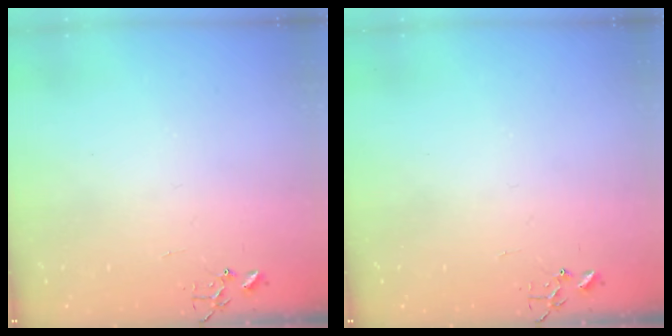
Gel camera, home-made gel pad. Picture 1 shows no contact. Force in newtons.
{"total": 0.0}